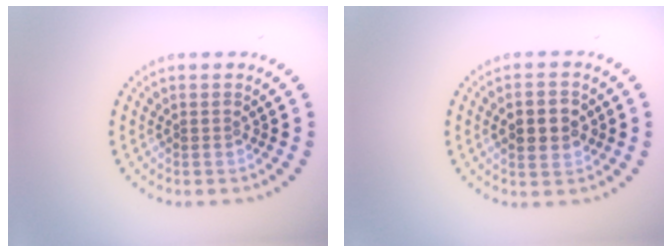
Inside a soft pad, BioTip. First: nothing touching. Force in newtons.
{"total": 4.5, "press": 4.5, "slide": 0.1}